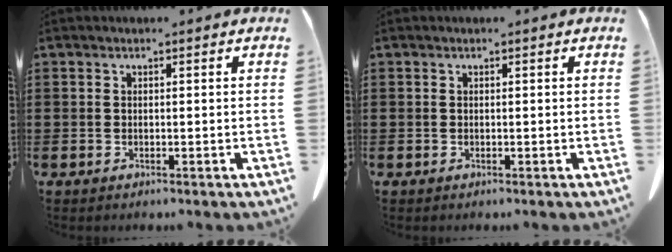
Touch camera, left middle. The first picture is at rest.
{"total": 0.0}